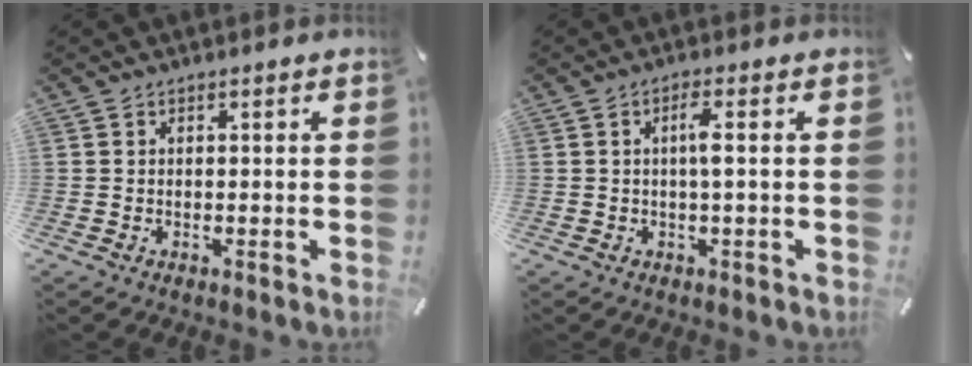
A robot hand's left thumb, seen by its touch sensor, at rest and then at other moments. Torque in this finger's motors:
{"motor_torque": [0.35, 0.92, 0.38, -0.37, 0.14]}